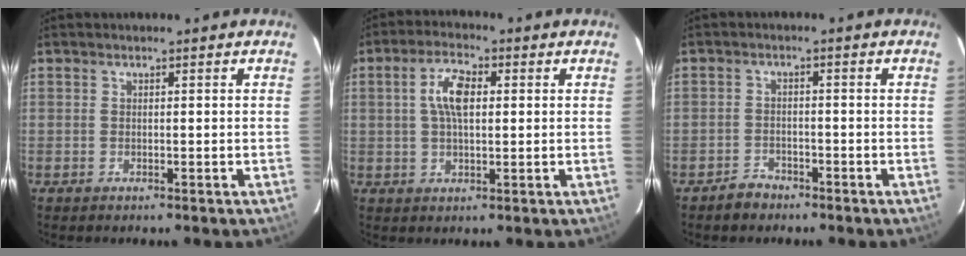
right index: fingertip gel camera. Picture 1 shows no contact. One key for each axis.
{"total": 6.5, "fx": 1.2, "fy": 2.9, "fz": 5.7, "tx": -0.107, "ty": 0.013, "tz": 0.023}
{"total": 3.5, "fx": -2.7, "fy": 2.2, "fz": 0.4, "tx": -0.013, "ty": 0.012, "tz": -0.043}